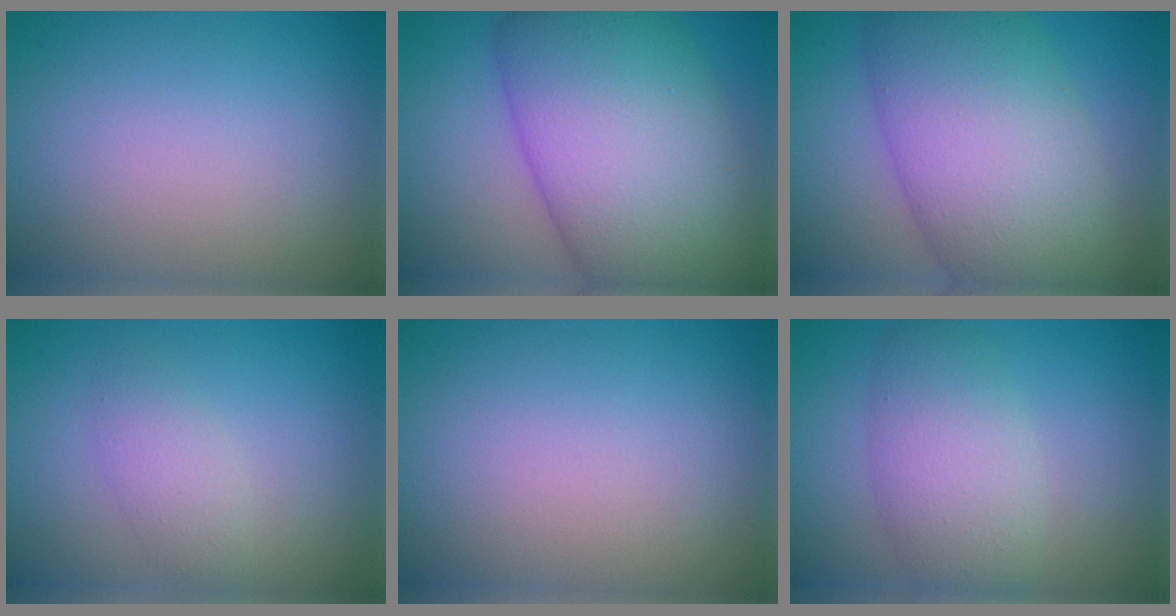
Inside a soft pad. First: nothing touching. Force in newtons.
{"total": 14.6, "press": 14.6, "slide": 0.6}
{"total": 11.9, "press": 11.8, "slide": 0.3}
{"total": 2.1, "press": 2.1, "slide": 0.1}
{"total": 0.0}
{"total": 4.9, "press": 4.9, "slide": 0.2}